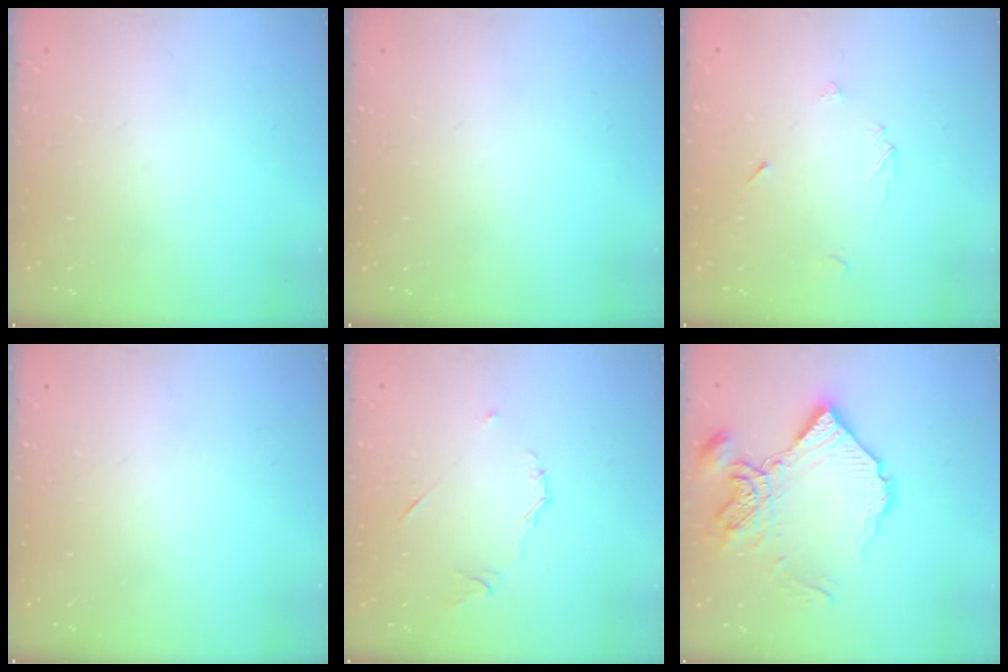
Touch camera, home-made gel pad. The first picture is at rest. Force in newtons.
{"total": 0.0}
{"total": 2.6, "press": 2.6, "slide": 0.2}
{"total": 0.0}
{"total": 6.5, "press": 6.4, "slide": 0.6}
{"total": 14.8, "press": 14.7, "slide": 1.5}